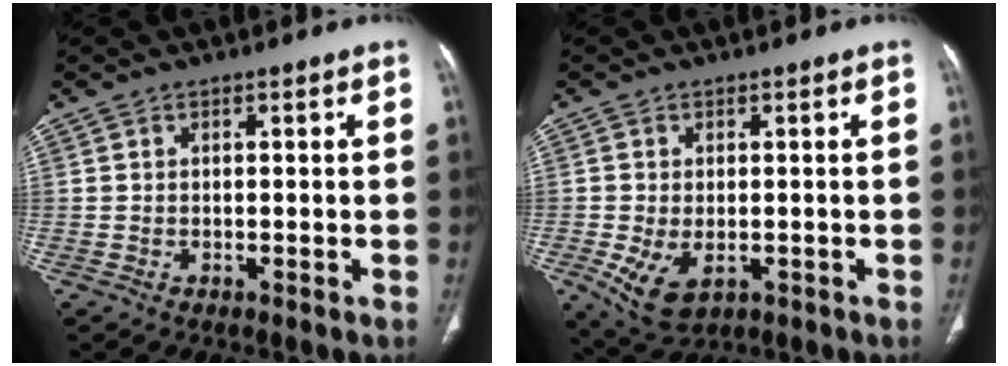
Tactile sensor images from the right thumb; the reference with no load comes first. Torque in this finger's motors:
{"motor_torque": [-0.31, 0.37, -0.07, -0.06, 0.14]}